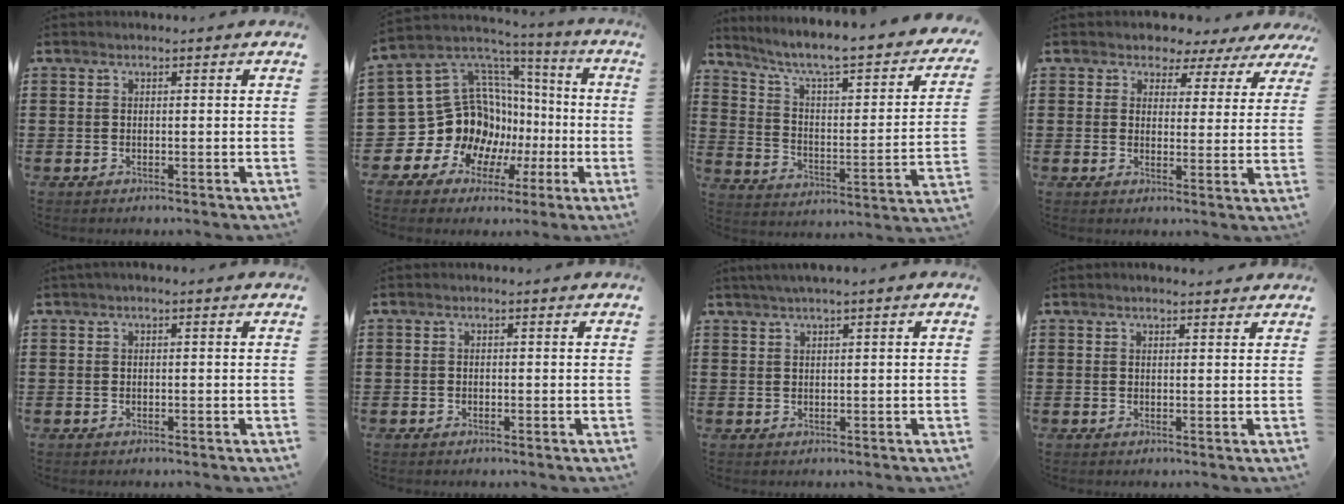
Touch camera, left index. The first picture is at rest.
{"total": 16.3, "force": [-2.0, 14.7, 6.9], "torque": [-0.187, -0.035, 0.001]}
{"total": 6.1, "force": [4.4, 0.7, 4.2], "torque": [-0.101, -0.041, 0.064]}
{"total": 3.1, "force": [2.4, 2.0, 0.2], "torque": [-0.017, -0.011, 0.037]}
{"total": 0.7, "force": [-0.4, 0.2, 0.6], "torque": [-0.011, -0.003, -0.007]}
{"total": 0.5, "force": [-0.3, 0.4, 0.2], "torque": [-0.006, 0.000, -0.007]}
{"total": 1.4, "force": [0.8, -0.1, 1.2], "torque": [-0.021, -0.001, 0.015]}
{"total": 1.2, "force": [1.1, 0.2, 0.6], "torque": [-0.014, 0.001, 0.020]}